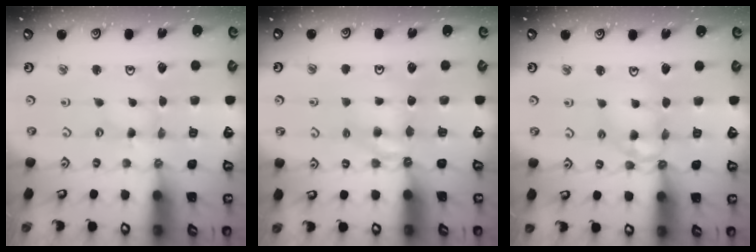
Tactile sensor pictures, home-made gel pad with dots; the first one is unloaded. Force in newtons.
{"total": 5.8, "press": 5.8, "slide": 0.3}
{"total": 10.5, "press": 10.5, "slide": 1.0}